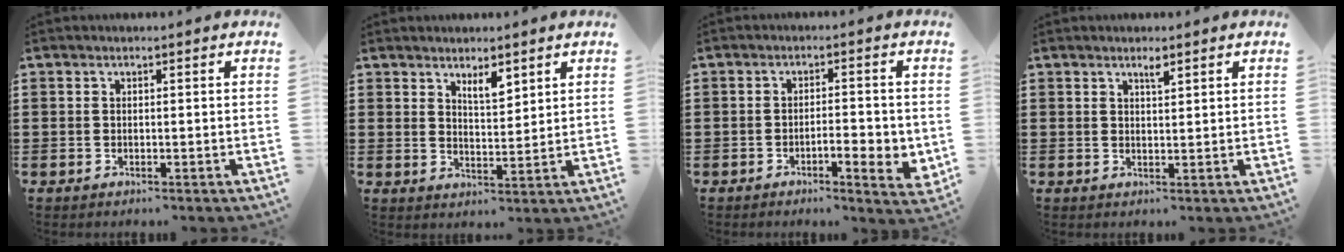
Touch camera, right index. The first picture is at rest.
{"total": 3.5, "force": [2.8, 1.1, 1.7], "torque": [-0.030, -0.004, 0.049]}
{"total": 4.5, "force": [-1.5, 1.5, 4.0], "torque": [-0.056, 0.001, -0.027]}
{"total": 1.5, "force": [1.2, 0.3, 1.0], "torque": [-0.013, -0.001, 0.018]}